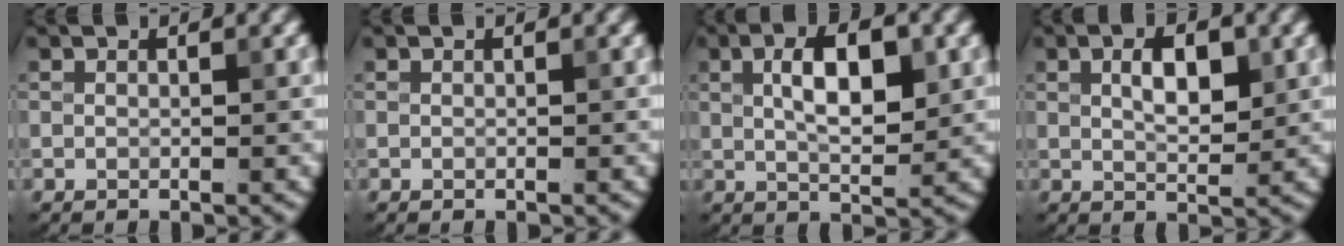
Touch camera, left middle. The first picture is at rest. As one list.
[{"total": 0.0}, {"total": 5.6, "force": [1.1, 2.2, 5.0], "torque": [-0.093, 0.007, 0.019]}, {"total": 3.7, "force": [0.8, 1.7, 3.2], "torque": [-0.064, 0.005, 0.017]}]